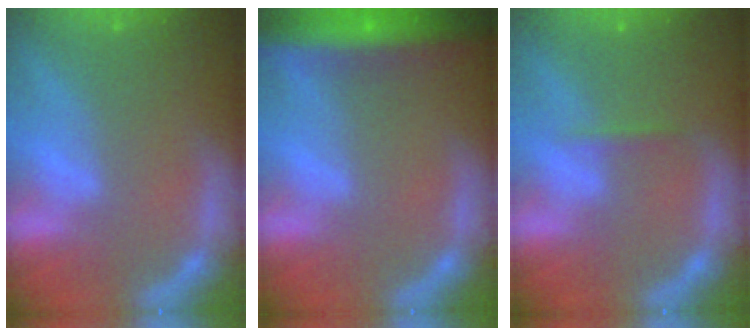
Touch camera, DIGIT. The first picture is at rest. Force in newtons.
{"total": 10.0}
{"total": 0.9}